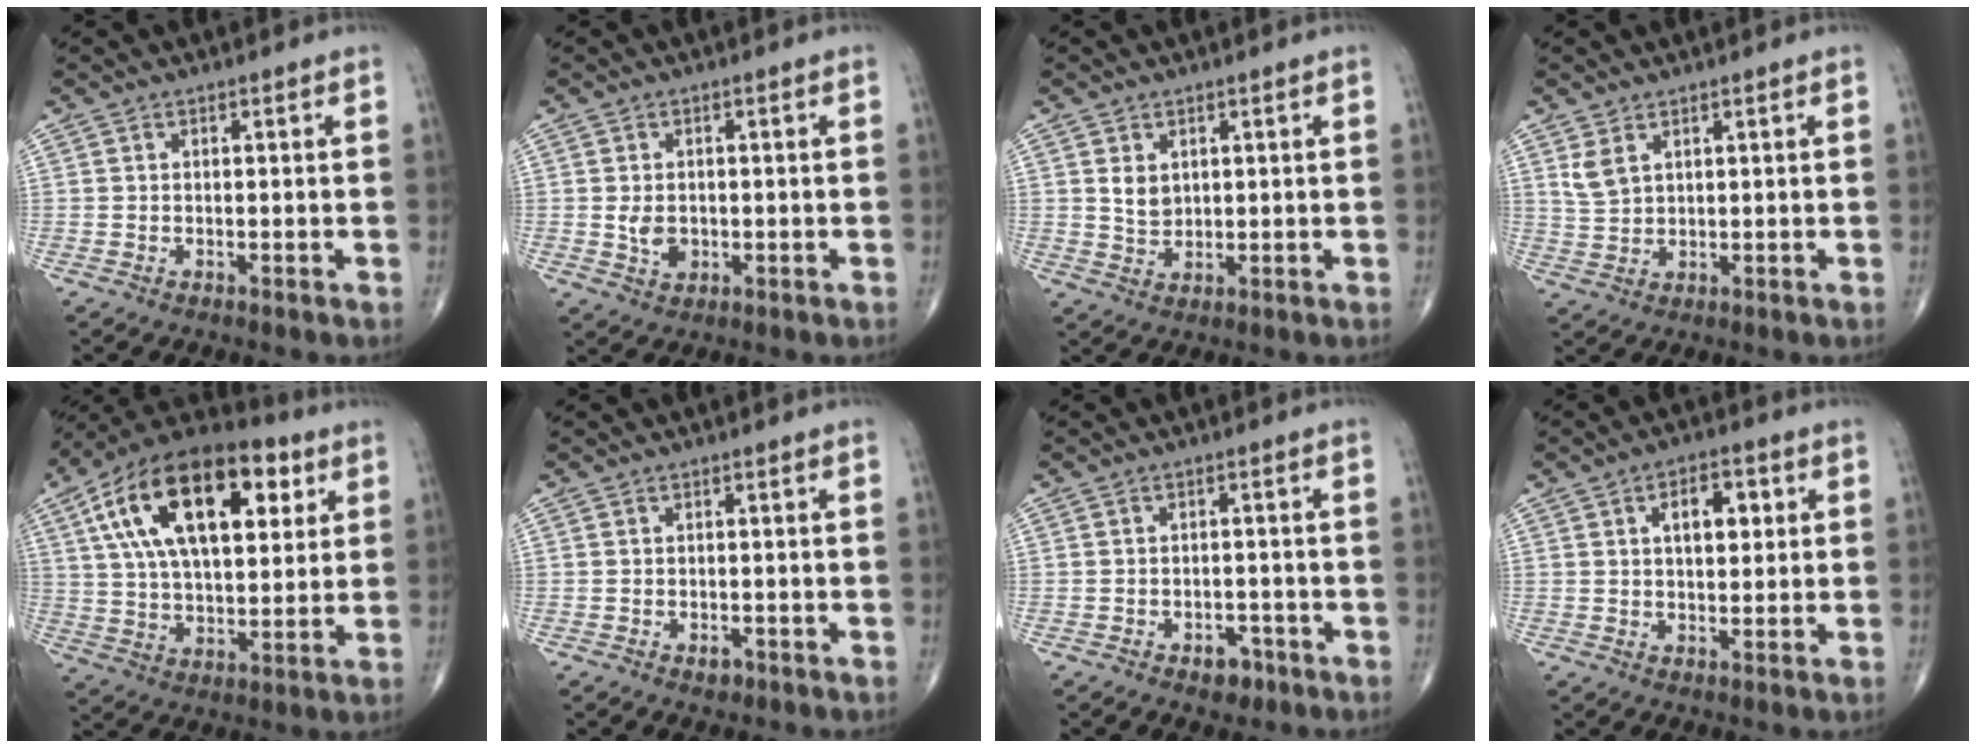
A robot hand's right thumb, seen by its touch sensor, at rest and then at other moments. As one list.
[{"total": 3.4, "force": [-0.3, 2.4, 2.4], "torque": [-0.035, -0.005, 0.001]}, {"total": 3.2, "force": [1.1, 2.3, 2.0], "torque": [-0.025, -0.012, 0.027]}, {"total": 3.4, "force": [1.9, 1.8, 2.1], "torque": [-0.044, -0.006, 0.049]}, {"total": 25.3, "force": [9.0, 12.8, 19.9], "torque": [-0.337, 0.005, 0.145]}, {"total": 1.4, "force": [-0.9, 0.9, 0.7], "torque": [-0.007, 0.000, -0.011]}, {"total": 3.5, "force": [-2.2, 2.2, 1.7], "torque": [-0.008, 0.012, -0.027]}, {"total": 6.9, "force": [1.9, 3.8, 5.5], "torque": [-0.061, 0.003, 0.027]}]